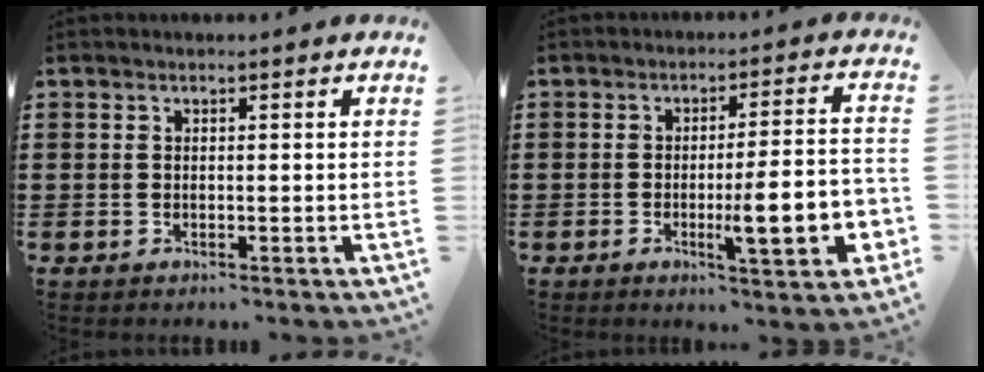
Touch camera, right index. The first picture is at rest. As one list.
[{"total": 10.8, "force": [-2.7, 2.2, 10.2], "torque": [-0.152, -0.010, -0.044]}]